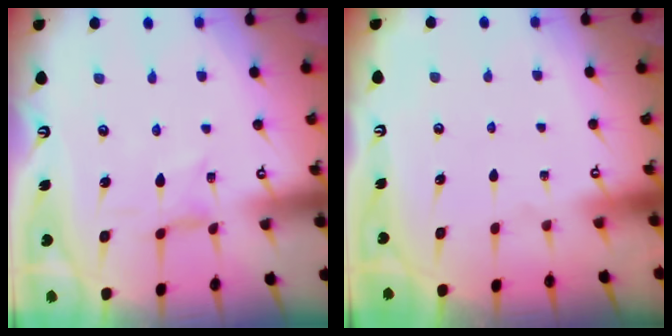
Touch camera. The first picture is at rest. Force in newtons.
{"total": 0.0}